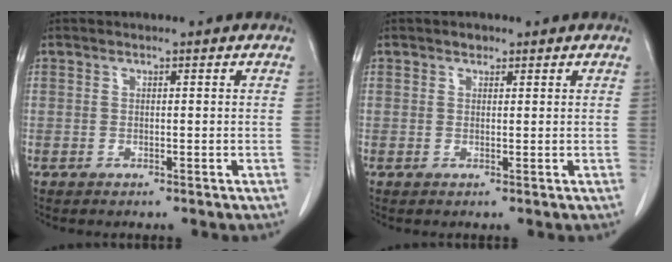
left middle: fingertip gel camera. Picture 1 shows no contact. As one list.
[{"total": 1.0, "force": [0.7, 0.6, 0.3], "torque": [-0.006, -0.001, 0.009]}]